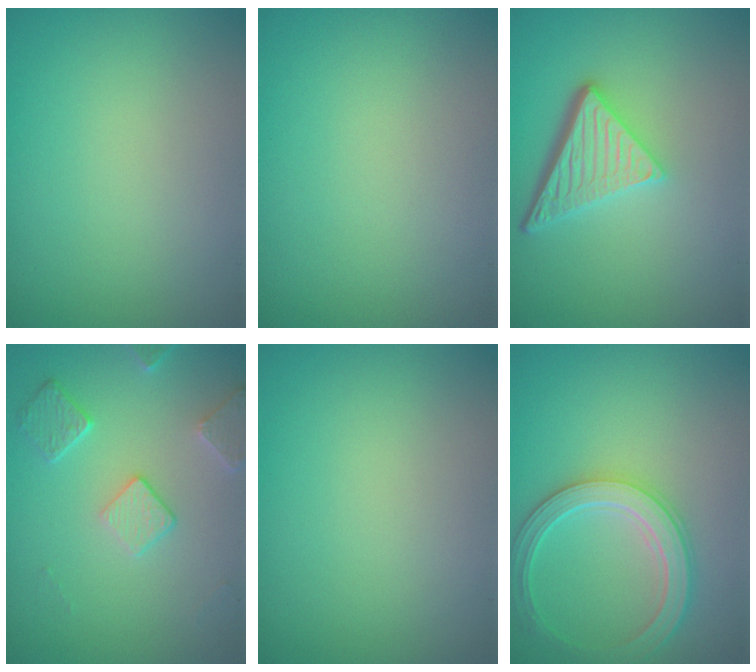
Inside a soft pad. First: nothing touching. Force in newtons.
{"total": 0.0}
{"total": 4.8, "press": 3.4, "slide": 3.4}
{"total": 2.9, "press": 2.8, "slide": 0.9}
{"total": 0.0}
{"total": 4.1, "press": 4.0, "slide": 1.1}